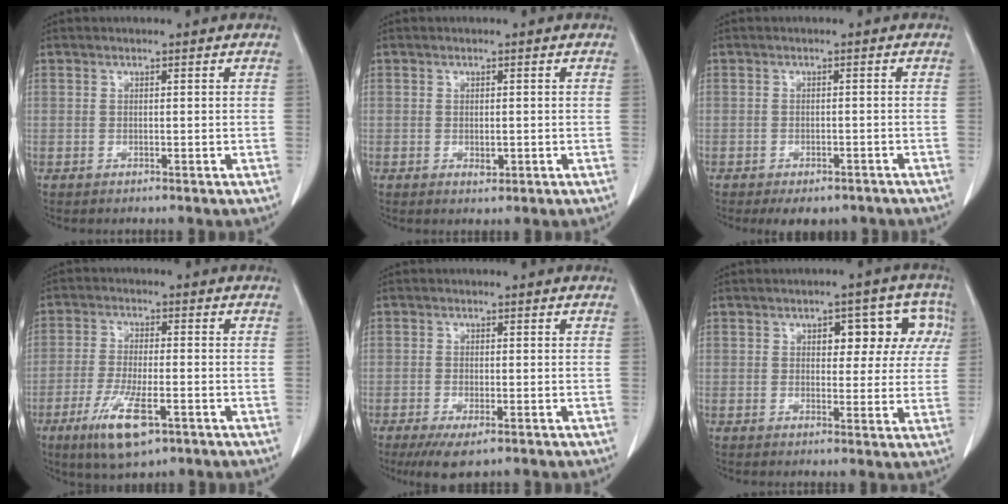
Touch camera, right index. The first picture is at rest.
{"total": 1.4, "force": [-0.3, 0.8, 1.1], "torque": [-0.019, -0.003, 0.000]}
{"total": 5.9, "force": [-4.6, 2.9, 2.2], "torque": [-0.014, 0.004, -0.057]}
{"total": 9.2, "force": [-4.6, 2.2, 7.6], "torque": [-0.148, -0.019, -0.076]}
{"total": 4.9, "force": [-2.9, 1.3, 3.6], "torque": [-0.062, -0.012, -0.045]}
{"total": 8.2, "force": [2.8, 4.3, 6.4], "torque": [-0.058, 0.031, 0.030]}